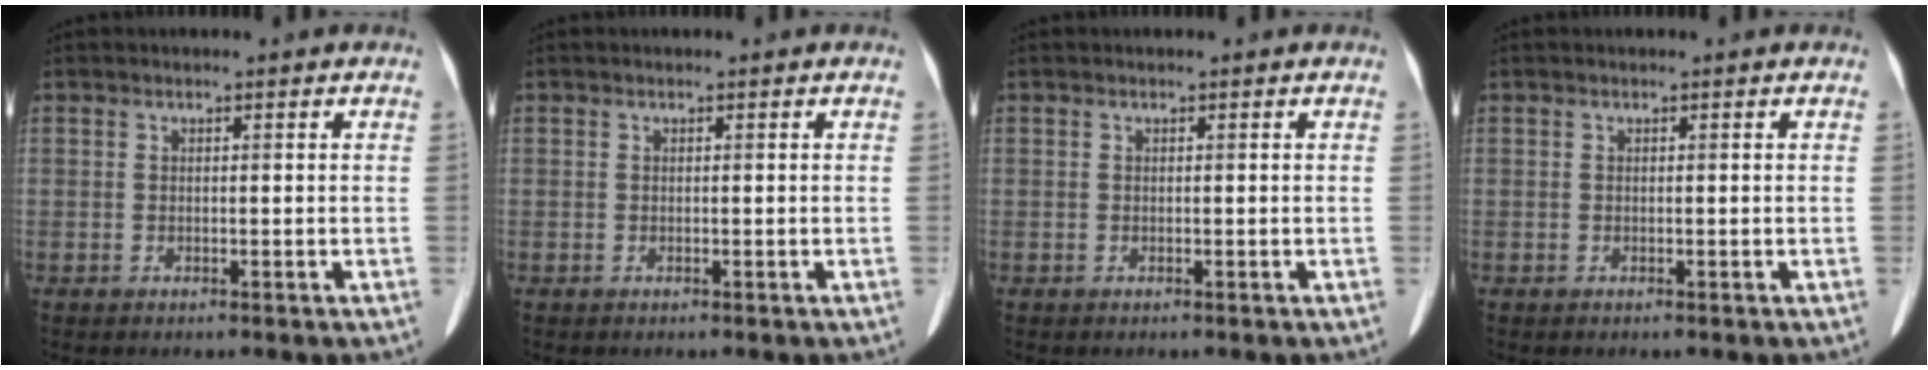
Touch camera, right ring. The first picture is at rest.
{"total": 0.0}
{"total": 0.0}
{"total": 0.0}